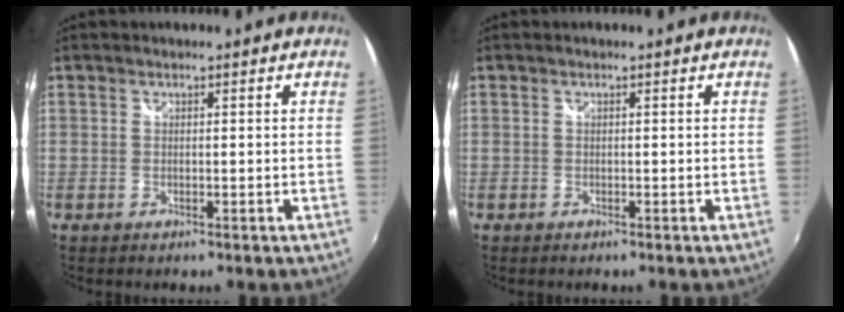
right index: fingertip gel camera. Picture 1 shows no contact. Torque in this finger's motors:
{"motor_torque": [0.66, 0.34, 0.00, 0.01]}